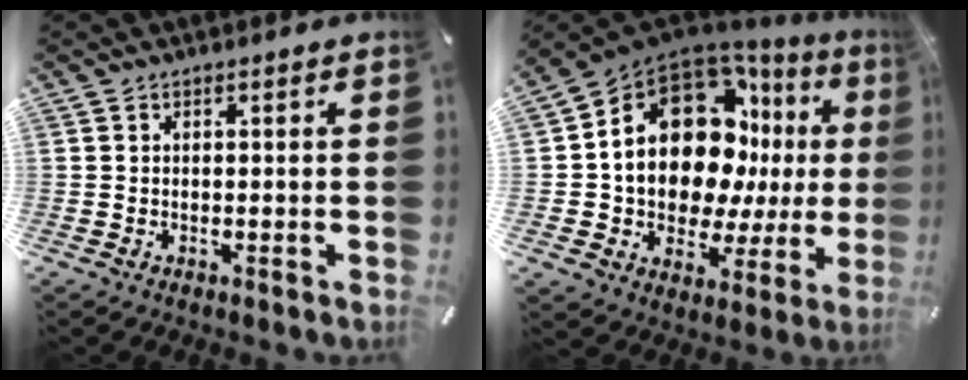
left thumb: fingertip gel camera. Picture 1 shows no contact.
{"total": 19.9, "force": [6.4, 12.9, 13.7], "torque": [-0.251, -0.061, 0.117]}